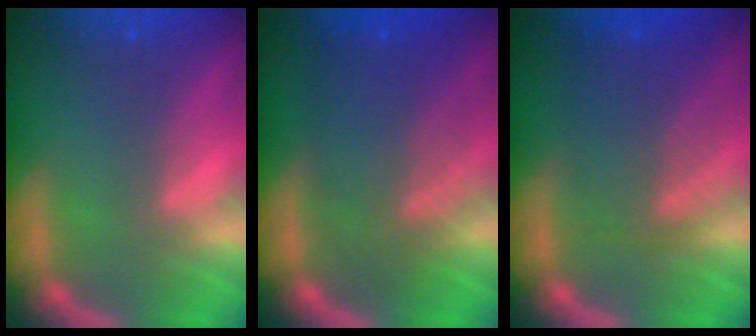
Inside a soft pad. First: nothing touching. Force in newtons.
{"total": 8.0}
{"total": 6.6}